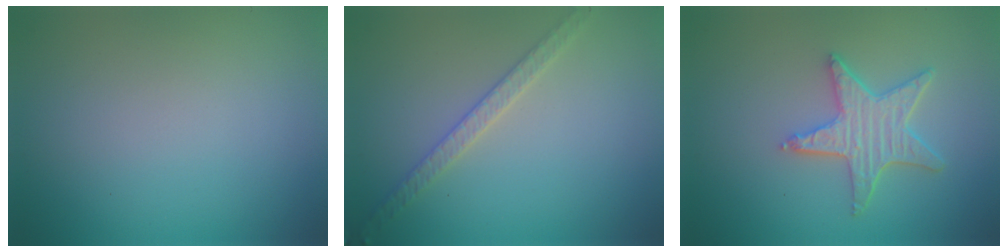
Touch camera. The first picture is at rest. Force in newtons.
{"total": 2.5, "press": 2.4, "slide": 0.4}
{"total": 4.2, "press": 3.6, "slide": 2.1}